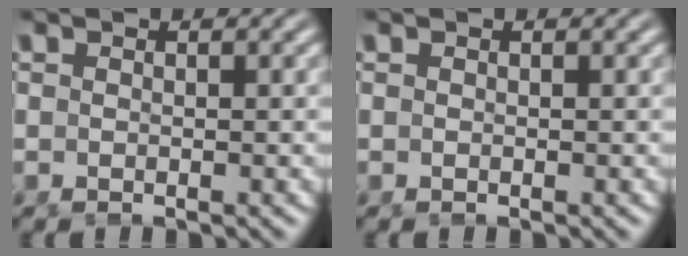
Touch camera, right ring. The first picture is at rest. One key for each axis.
{"total": 0.0}